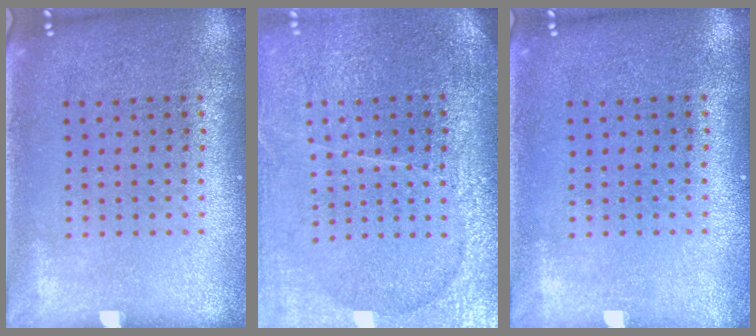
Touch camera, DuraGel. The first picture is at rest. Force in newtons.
{"total": 3.8, "press": 3.4, "slide": 1.8}
{"total": 0.7, "press": 0.7, "slide": 0.0}